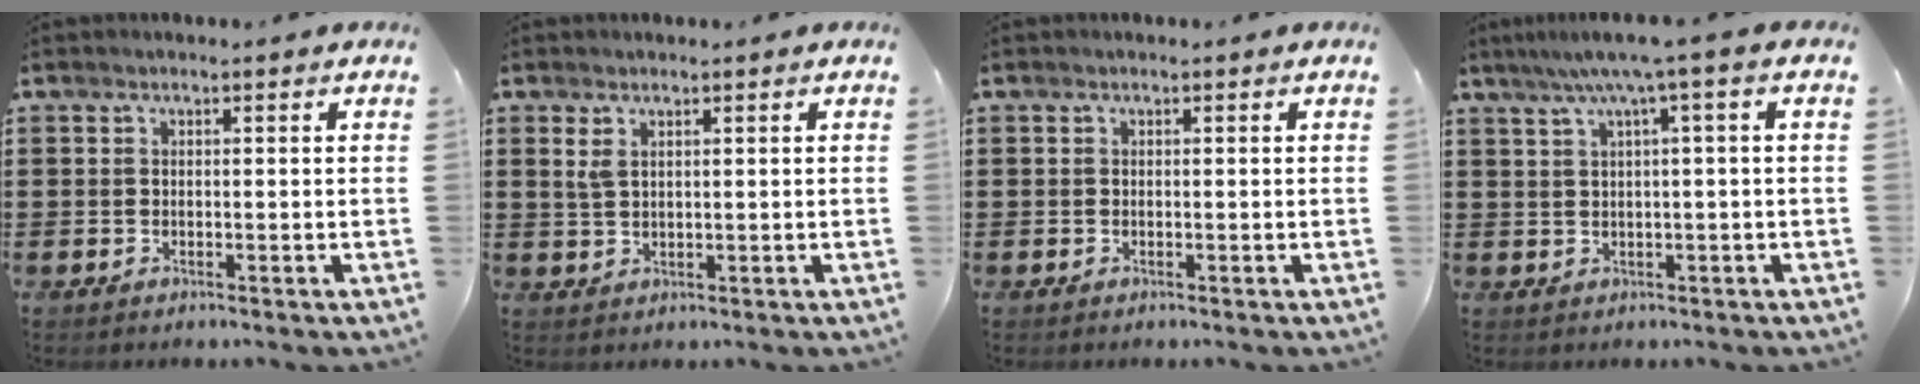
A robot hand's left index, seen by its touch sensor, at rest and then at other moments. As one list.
[{"total": 2.1, "force": [1.1, 0.9, 1.5], "torque": [-0.035, 0.005, 0.020]}, {"total": 0.0}, {"total": 4.7, "force": [1.5, -0.3, 4.4], "torque": [-0.088, -0.002, 0.021]}]